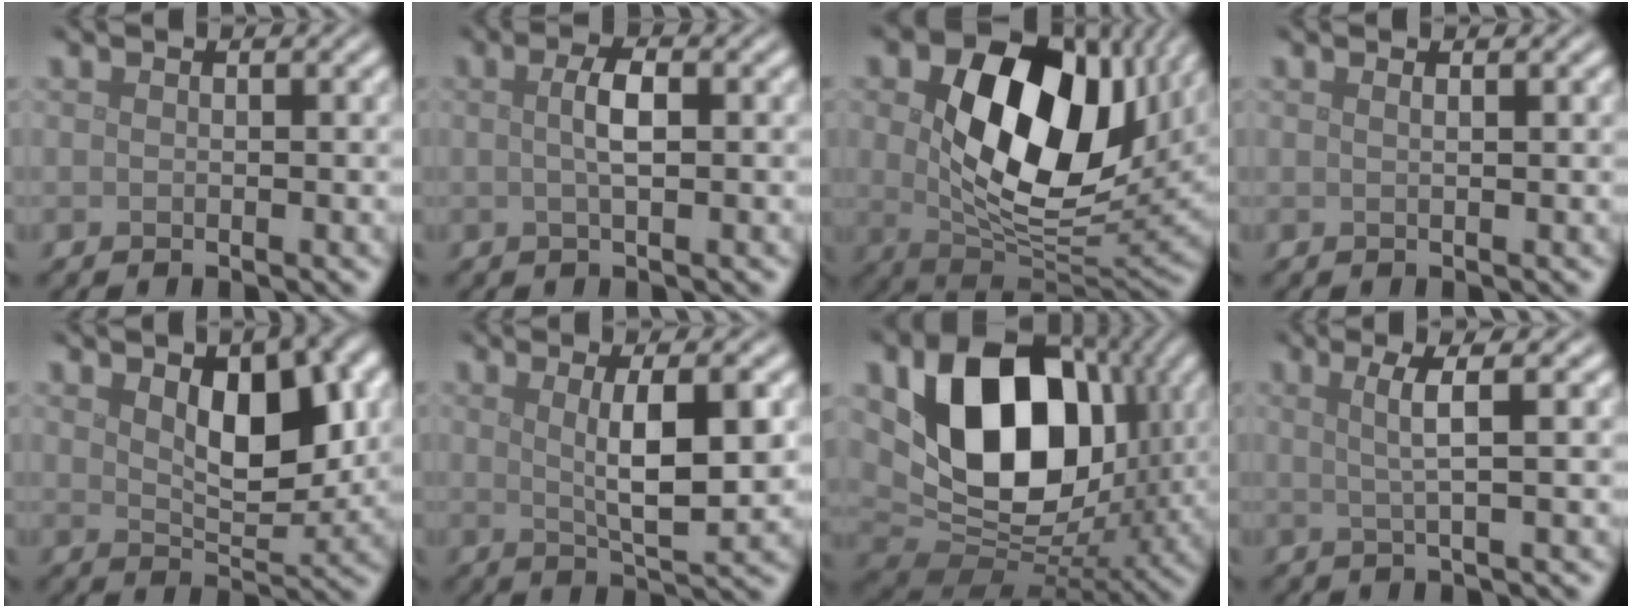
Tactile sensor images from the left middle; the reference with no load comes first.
{"total": 2.2, "force": [0.2, 0.5, 2.2], "torque": [-0.039, 0.008, 0.001]}
{"total": 14.6, "force": [3.6, 8.9, 11.0], "torque": [-0.187, -0.017, 0.075]}
{"total": 1.0, "force": [0.6, 0.4, 0.7], "torque": [-0.002, -0.002, -0.002]}
{"total": 6.6, "force": [1.9, 3.2, 5.4], "torque": [-0.086, -0.005, 0.040]}
{"total": 5.4, "force": [0.9, 1.2, 5.2], "torque": [-0.083, -0.003, 0.019]}
{"total": 14.4, "force": [3.2, 10.2, 9.7], "torque": [-0.157, -0.010, 0.057]}
{"total": 3.0, "force": [0.8, 0.4, 2.8], "torque": [-0.051, 0.002, 0.013]}